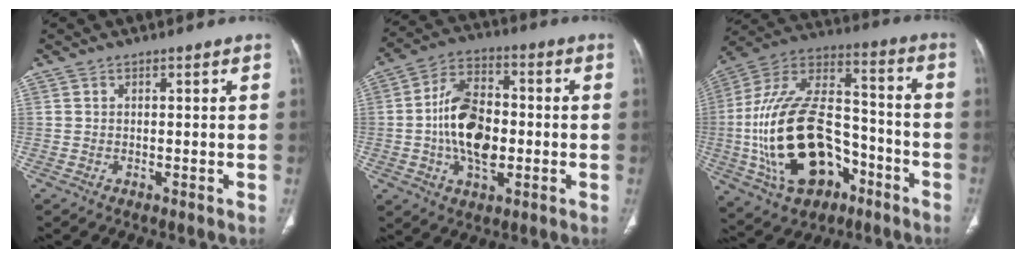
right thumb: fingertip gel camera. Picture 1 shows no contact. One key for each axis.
{"total": 14.4, "fx": -1.4, "fy": 8.6, "fz": 11.5, "tx": -0.191, "ty": 0.021, "tz": -0.027}
{"total": 26.7, "fx": -7.7, "fy": 16.3, "fz": 19.6, "tx": -0.366, "ty": 0.057, "tz": -0.115}